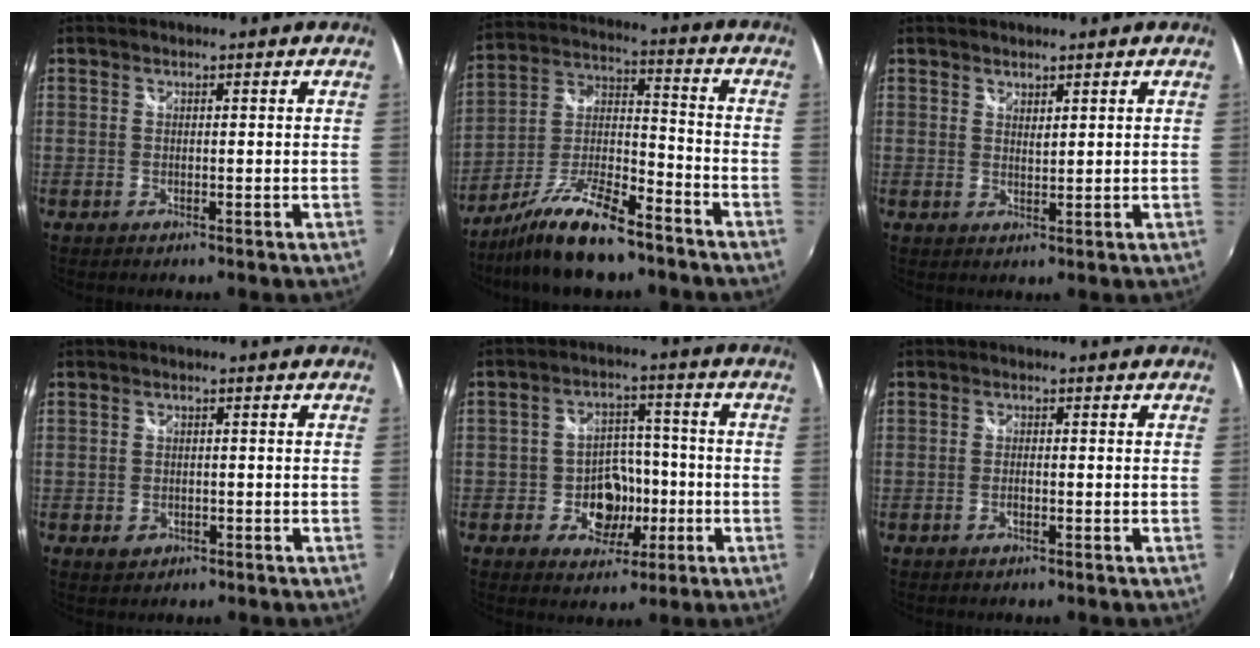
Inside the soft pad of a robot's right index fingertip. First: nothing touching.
{"total": 15.9, "force": [-11.4, 4.8, 10.0], "torque": [-0.207, -0.003, -0.206]}
{"total": 1.6, "force": [1.3, 0.5, 0.6], "torque": [-0.008, 0.000, 0.023]}
{"total": 2.6, "force": [-1.1, 2.1, 1.1], "torque": [-0.023, -0.003, -0.014]}
{"total": 8.7, "force": [-3.0, 6.9, 4.3], "torque": [-0.089, 0.013, -0.036]}
{"total": 1.2, "force": [-0.7, 0.3, 1.0], "torque": [-0.022, 0.000, -0.012]}